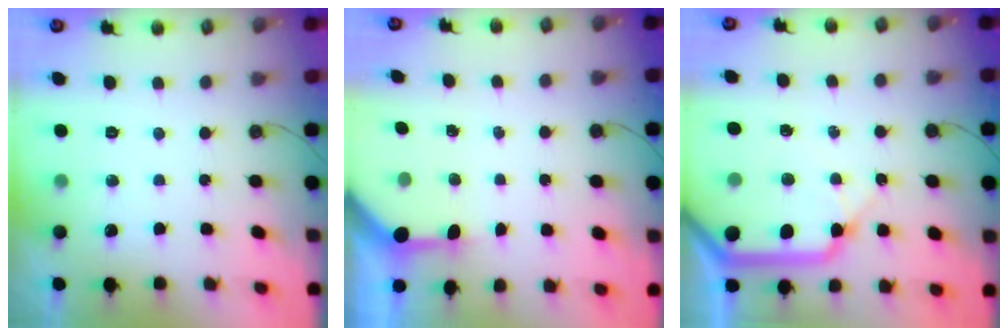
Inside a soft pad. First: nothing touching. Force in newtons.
{"total": 3.3, "press": 3.3, "slide": 0.3}
{"total": 17.2, "press": 17.0, "slide": 2.4}